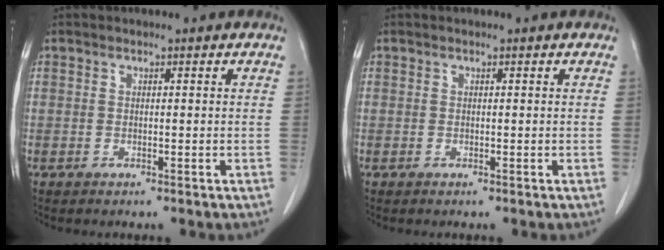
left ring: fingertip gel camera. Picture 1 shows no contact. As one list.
[{"total": 0.0}]